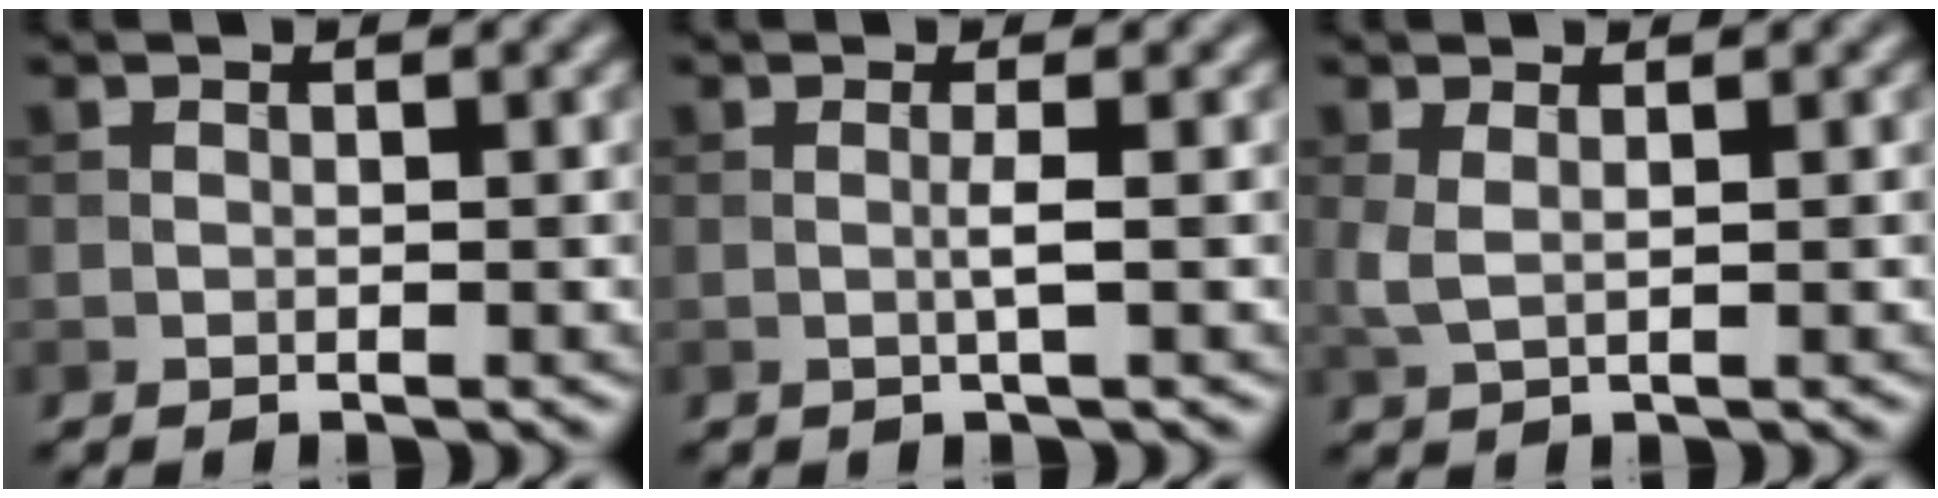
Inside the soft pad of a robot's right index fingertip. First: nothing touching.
{"total": 1.3, "force": [0.0, 0.1, 1.3], "torque": [-0.026, 0.001, -0.004]}
{"total": 1.5, "force": [0.6, 0.5, 1.3], "torque": [-0.035, 0.001, 0.012]}